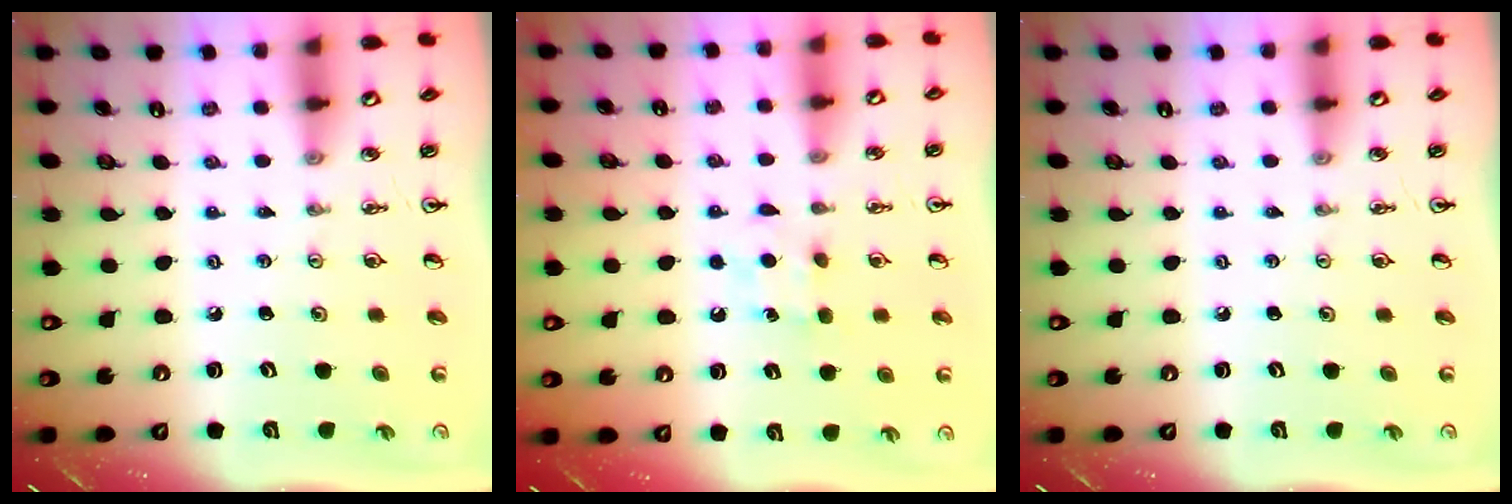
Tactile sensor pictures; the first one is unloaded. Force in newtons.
{"total": 6.3, "press": 6.2, "slide": 0.8}
{"total": 0.0}